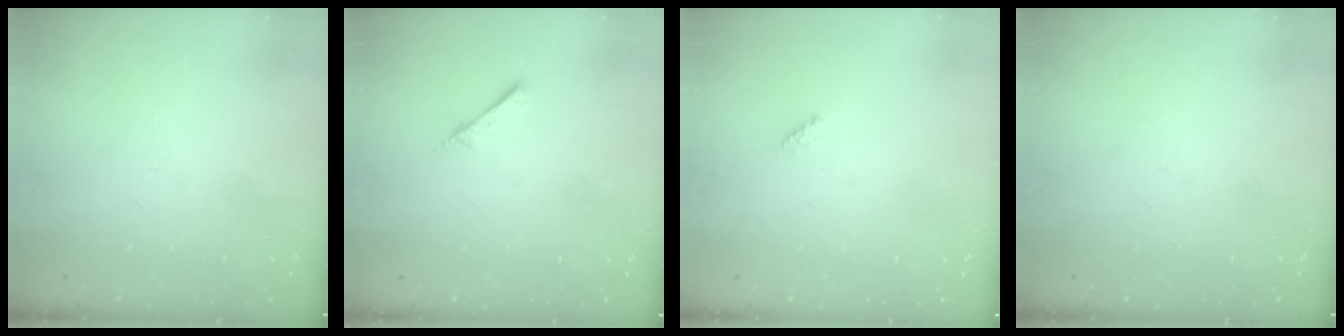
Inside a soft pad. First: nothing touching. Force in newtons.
{"total": 2.8, "press": 2.8, "slide": 0.3}
{"total": 2.3, "press": 2.2, "slide": 0.5}
{"total": 0.0}